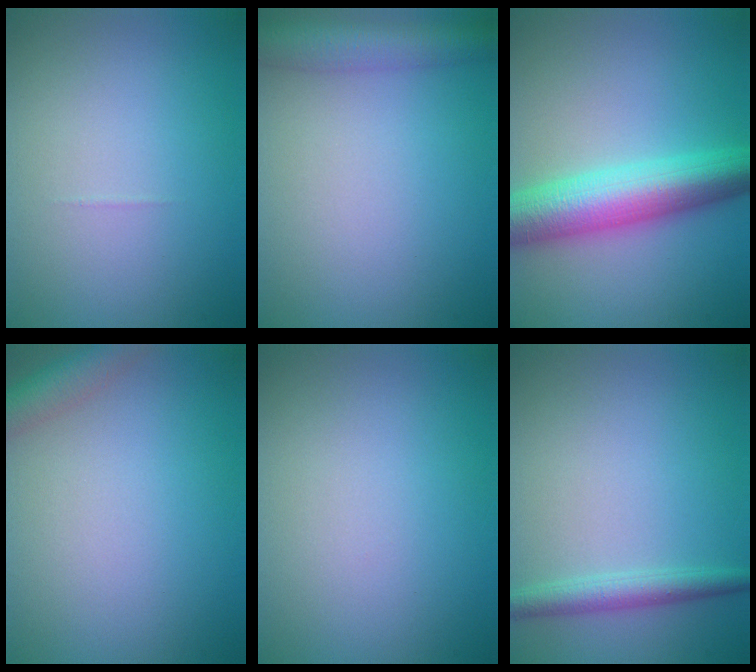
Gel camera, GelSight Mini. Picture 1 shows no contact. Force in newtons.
{"total": 4.6, "press": 4.6, "slide": 0.1}
{"total": 7.6, "press": 7.6, "slide": 0.1}
{"total": 2.7, "press": 2.7, "slide": 0.1}
{"total": 0.0}
{"total": 2.3, "press": 2.3, "slide": 0.1}